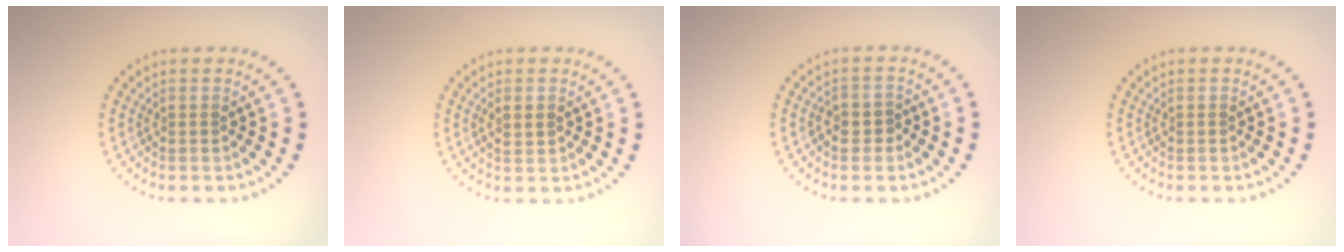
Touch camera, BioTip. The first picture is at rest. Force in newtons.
{"total": 1.0, "press": 0.9, "slide": 0.3}
{"total": 1.6, "press": 1.4, "slide": 0.8}
{"total": 0.0}